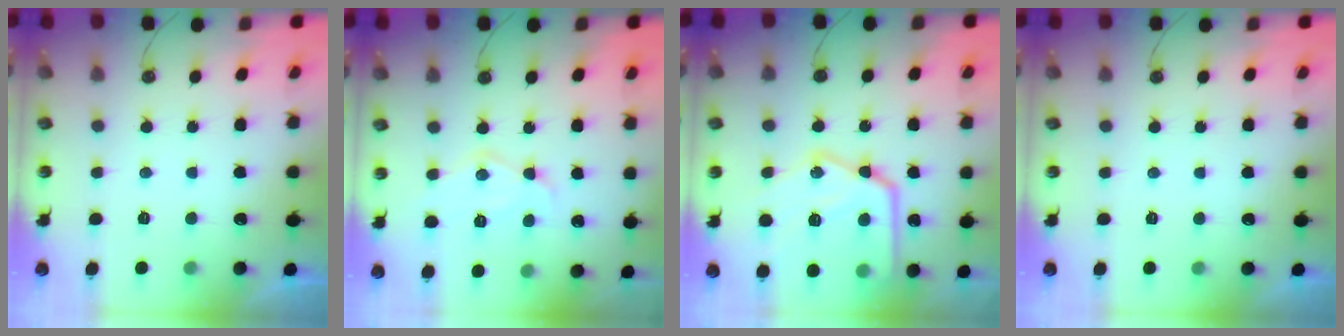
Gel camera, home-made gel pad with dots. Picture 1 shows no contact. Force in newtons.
{"total": 11.7, "press": 11.7, "slide": 0.8}
{"total": 22.4, "press": 22.3, "slide": 1.9}
{"total": 0.0}